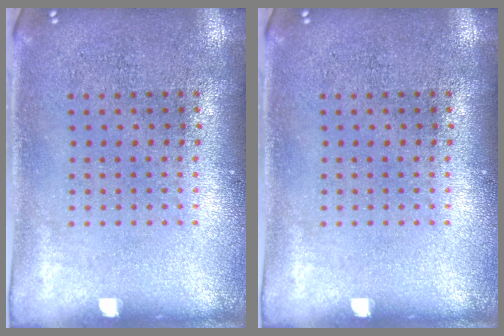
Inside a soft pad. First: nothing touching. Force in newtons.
{"total": 0.0}